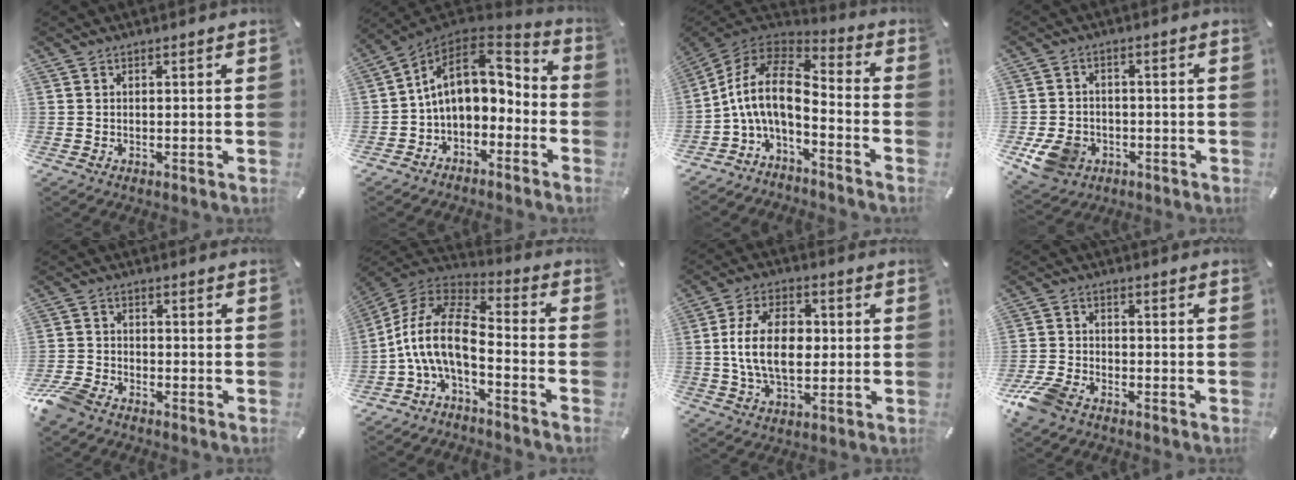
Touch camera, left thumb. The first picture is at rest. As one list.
[{"total": 13.2, "force": [1.4, 9.2, 9.3], "torque": [-0.159, -0.005, 0.026]}, {"total": 12.5, "force": [-2.2, 6.1, 10.6], "torque": [-0.229, -0.004, -0.046]}, {"total": 8.6, "force": [-3.4, 6.9, 3.9], "torque": [-0.091, 0.017, -0.062]}, {"total": 6.1, "force": [-5.0, 2.7, 2.1], "torque": [-0.057, 0.016, -0.102]}, {"total": 13.8, "force": [-4.3, 6.2, 11.5], "torque": [-0.253, 0.005, -0.084]}, {"total": 13.5, "force": [0.3, 8.5, 10.4], "torque": [-0.204, 0.010, 0.003]}, {"total": 7.5, "force": [-5.3, 3.8, 3.6], "torque": [-0.094, 0.014, -0.106]}]